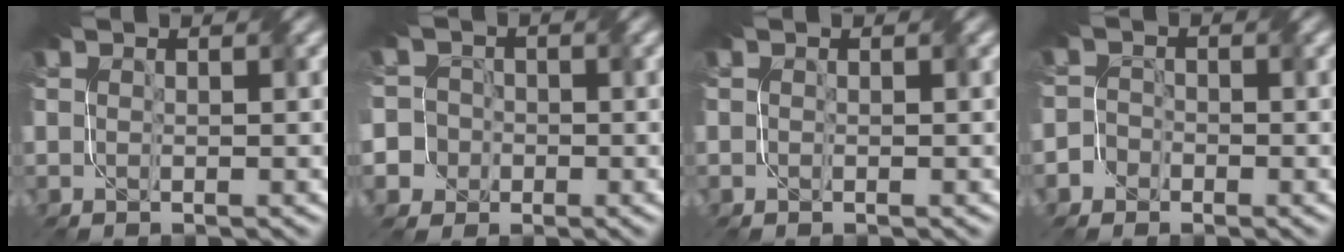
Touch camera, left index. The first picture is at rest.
{"total": 5.8, "force": [-2.7, 5.1, 0.5], "torque": [-0.011, 0.009, -0.074]}
{"total": 0.0}
{"total": 1.9, "force": [-1.6, 1.1, -0.1], "torque": [0.023, 0.007, -0.030]}